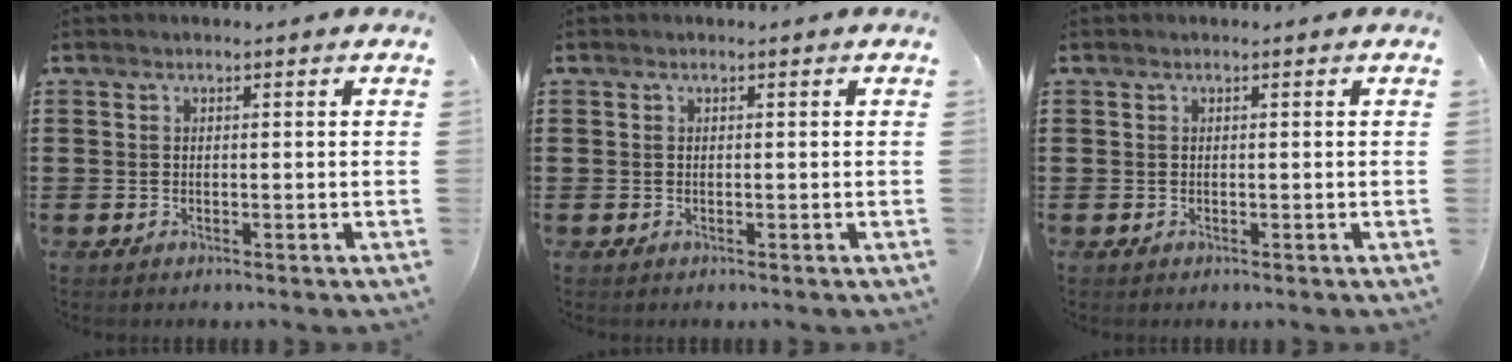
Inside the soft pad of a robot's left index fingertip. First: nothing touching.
{"total": 0.0}
{"total": 0.0}